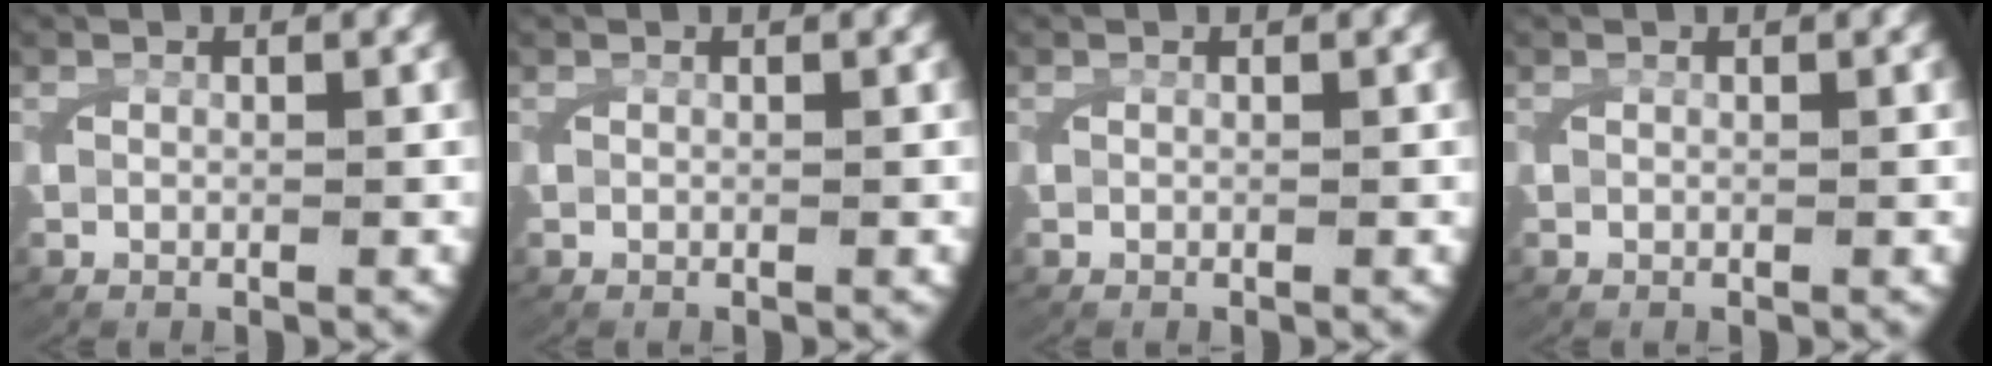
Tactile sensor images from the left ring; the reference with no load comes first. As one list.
[{"total": 0.0}, {"total": 0.0}, {"total": 0.0}]